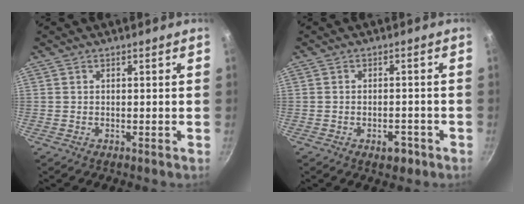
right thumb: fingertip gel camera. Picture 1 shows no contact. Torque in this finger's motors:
{"motor_torque": [-0.21, 0.08, -0.17, 0.00, 0.00]}